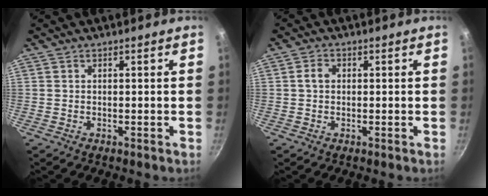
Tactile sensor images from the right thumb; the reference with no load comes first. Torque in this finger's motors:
{"motor_torque": [0.10, 1.22, 0.37, -0.17, 0.06]}